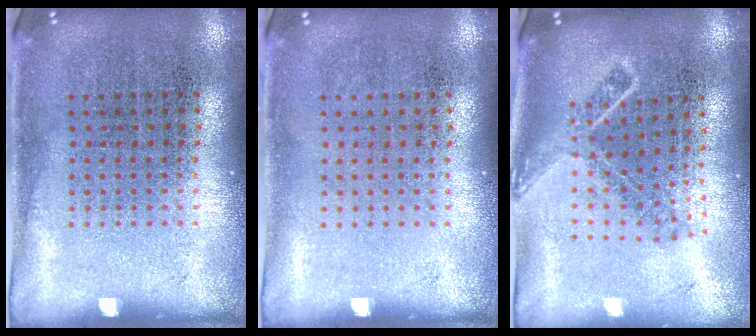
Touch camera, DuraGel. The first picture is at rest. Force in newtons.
{"total": 0.0}
{"total": 1.8, "press": 1.3, "slide": 1.3}